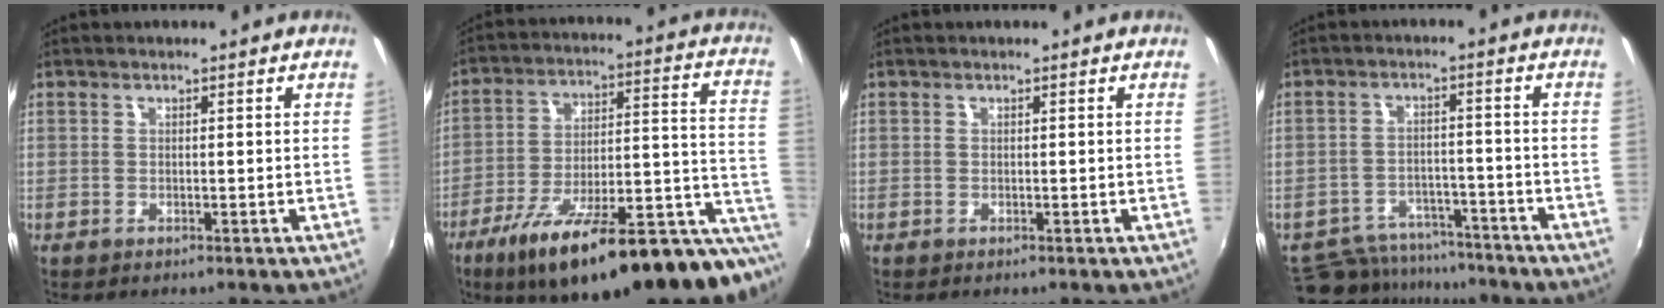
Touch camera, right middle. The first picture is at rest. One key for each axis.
{"total": 30.9, "fx": -21.4, "fy": 7.0, "fz": 21.1, "tx": -0.275, "ty": -0.037, "tz": -0.309}
{"total": 0.0}
{"total": 13.0, "fx": -11.4, "fy": 5.2, "fz": 3.5, "tx": -0.089, "ty": 0.014, "tz": -0.156}